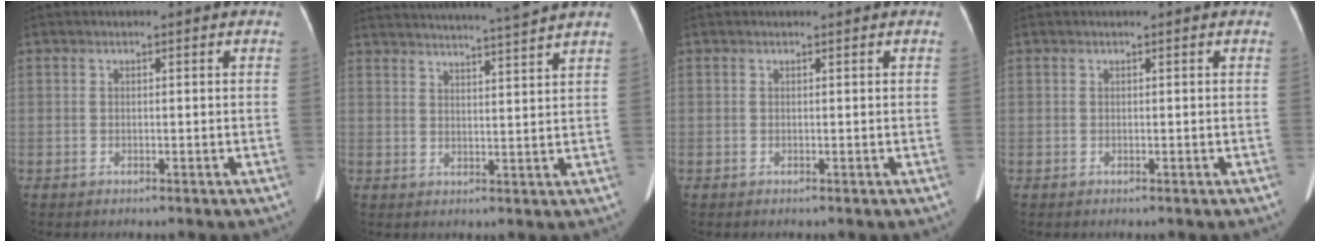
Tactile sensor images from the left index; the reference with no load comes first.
{"total": 13.1, "force": [12.2, -2.1, 4.4], "torque": [-0.080, -0.028, 0.165]}
{"total": 0.0}
{"total": 0.0}